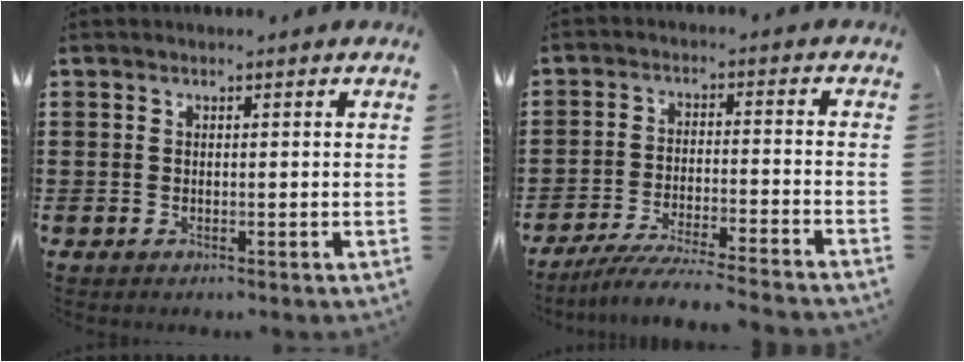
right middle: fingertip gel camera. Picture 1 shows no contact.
{"total": 5.7, "force": [-5.3, -0.4, 1.9], "torque": [-0.044, -0.019, -0.104]}